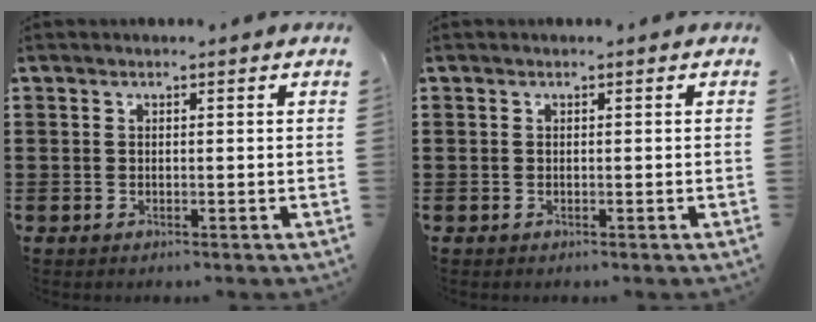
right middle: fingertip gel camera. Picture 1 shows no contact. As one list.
[{"total": 0.0}]